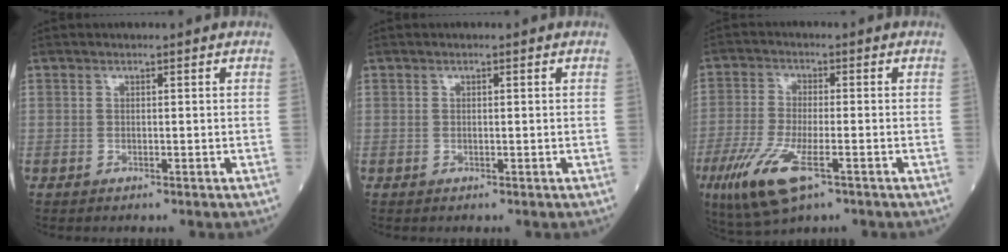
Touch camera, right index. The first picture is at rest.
{"total": 0.0}
{"total": 10.8, "force": [-5.2, 3.0, 9.0], "torque": [-0.189, -0.028, -0.089]}